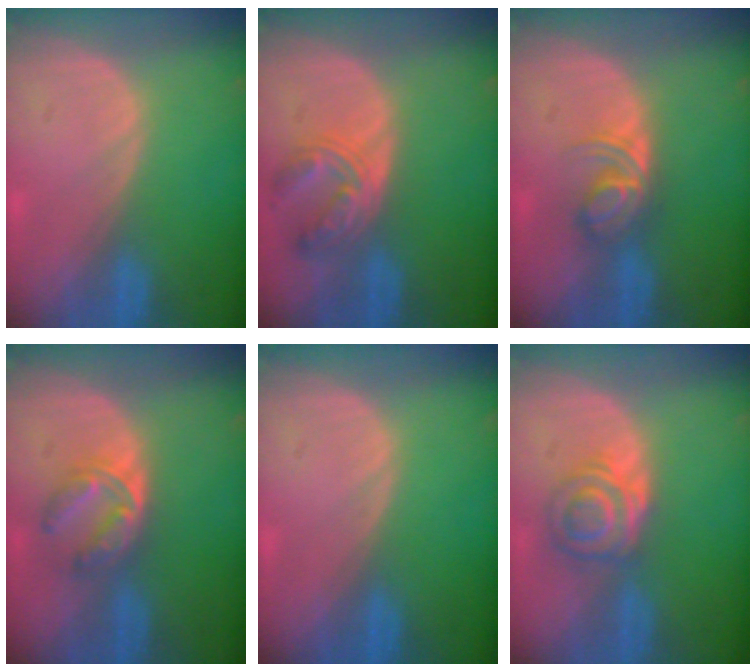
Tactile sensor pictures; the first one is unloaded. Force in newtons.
{"total": 5.7, "press": 5.7, "slide": 0.4}
{"total": 5.7, "press": 4.7, "slide": 3.3}
{"total": 5.4, "press": 5.2, "slide": 1.4}
{"total": 0.0}
{"total": 5.6, "press": 5.3, "slide": 1.8}